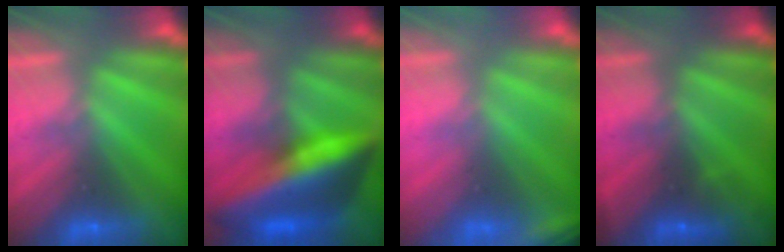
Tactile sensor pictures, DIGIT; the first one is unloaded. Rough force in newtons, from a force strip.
{"total": 7.6}
{"total": 2.3}
{"total": 2.7}